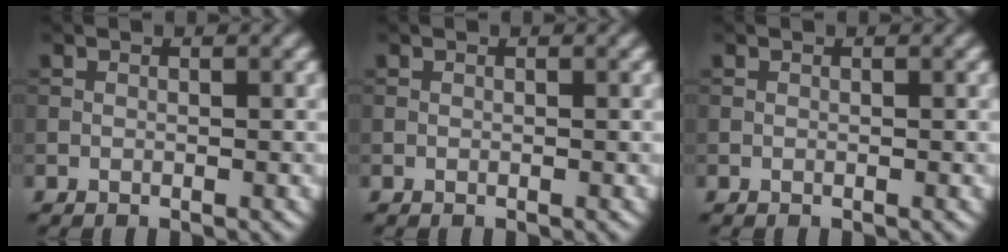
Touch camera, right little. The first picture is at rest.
{"total": 0.0}
{"total": 0.0}